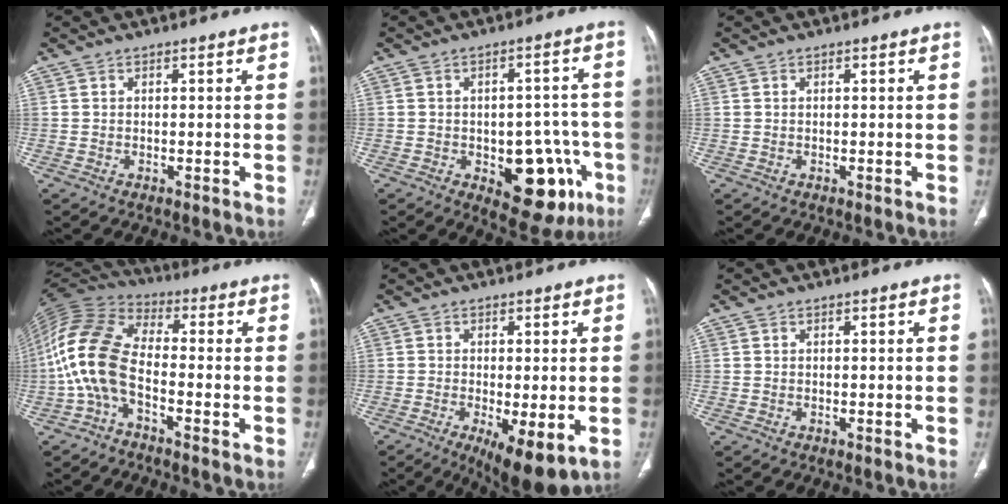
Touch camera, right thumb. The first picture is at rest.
{"total": 14.8, "force": [-5.4, 8.1, 11.1], "torque": [-0.091, 0.029, -0.057]}
{"total": 0.0}
{"total": 13.0, "force": [-3.3, 6.3, 10.9], "torque": [-0.238, 0.049, -0.081]}
{"total": 9.8, "force": [-3.2, 3.2, 8.7], "torque": [-0.135, -0.018, -0.044]}
{"total": 0.0}